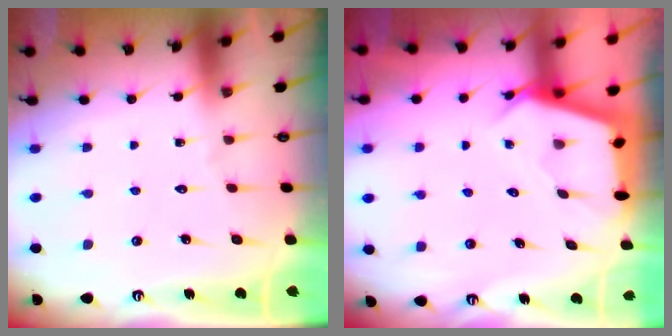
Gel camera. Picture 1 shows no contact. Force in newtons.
{"total": 2.9, "press": 2.9, "slide": 0.3}